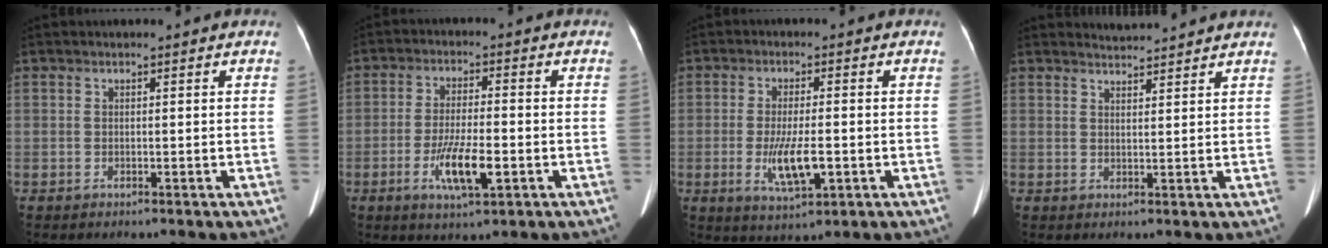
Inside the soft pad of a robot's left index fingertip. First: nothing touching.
{"total": 7.6, "force": [-2.8, 1.5, 6.9], "torque": [-0.135, -0.011, -0.047]}
{"total": 6.7, "force": [-1.6, 1.7, 6.3], "torque": [-0.124, -0.014, -0.024]}
{"total": 3.5, "force": [3.5, -0.2, 0.0], "torque": [-0.010, 0.016, 0.053]}